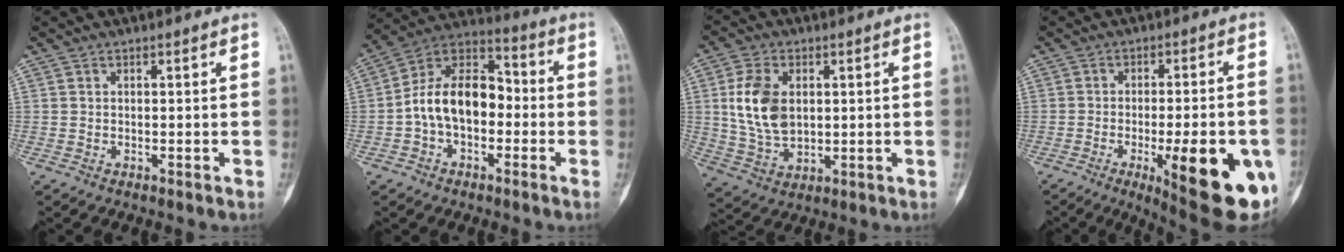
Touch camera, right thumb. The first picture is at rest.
{"total": 14.5, "force": [-2.0, 9.0, 11.2], "torque": [-0.178, 0.048, -0.045]}
{"total": 11.2, "force": [1.9, 7.1, 8.4], "torque": [-0.159, -0.007, 0.045]}
{"total": 21.0, "force": [-6.9, 5.9, 18.9], "torque": [-0.203, -0.002, -0.076]}